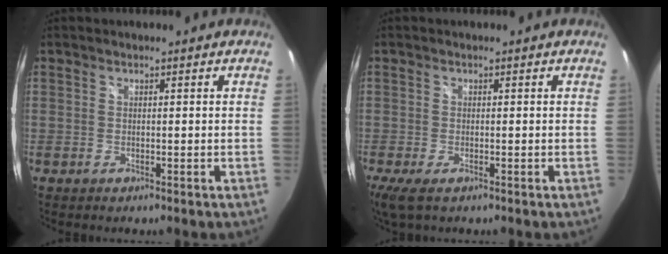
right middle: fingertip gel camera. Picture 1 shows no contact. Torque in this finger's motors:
{"motor_torque": [1.05, -1.05, 0.32, 0.12]}